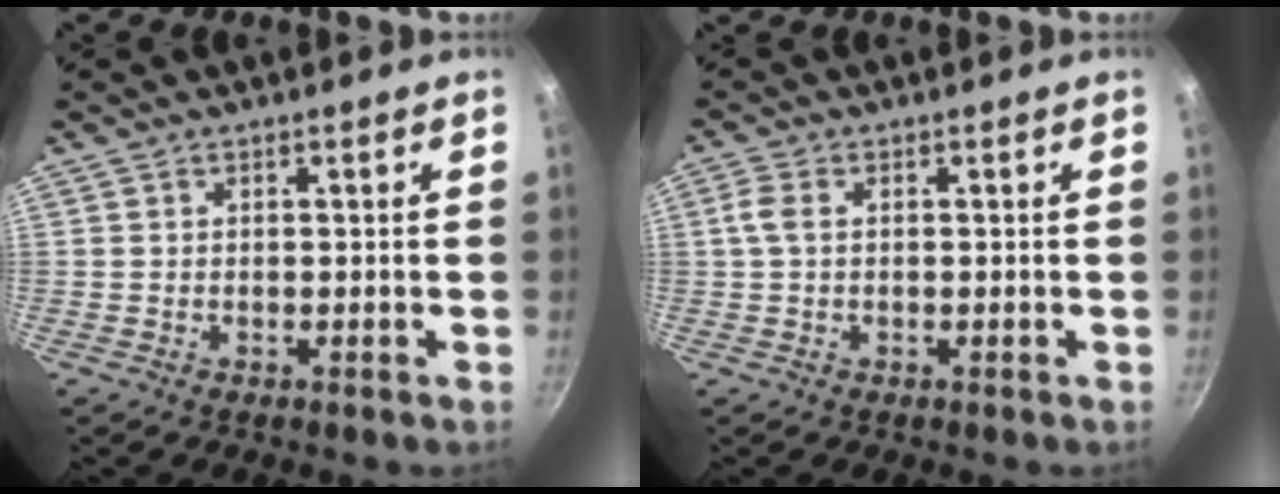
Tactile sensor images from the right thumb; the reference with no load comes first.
{"total": 2.7, "force": [0.3, 1.6, 2.1], "torque": [-0.052, 0.007, 0.002]}